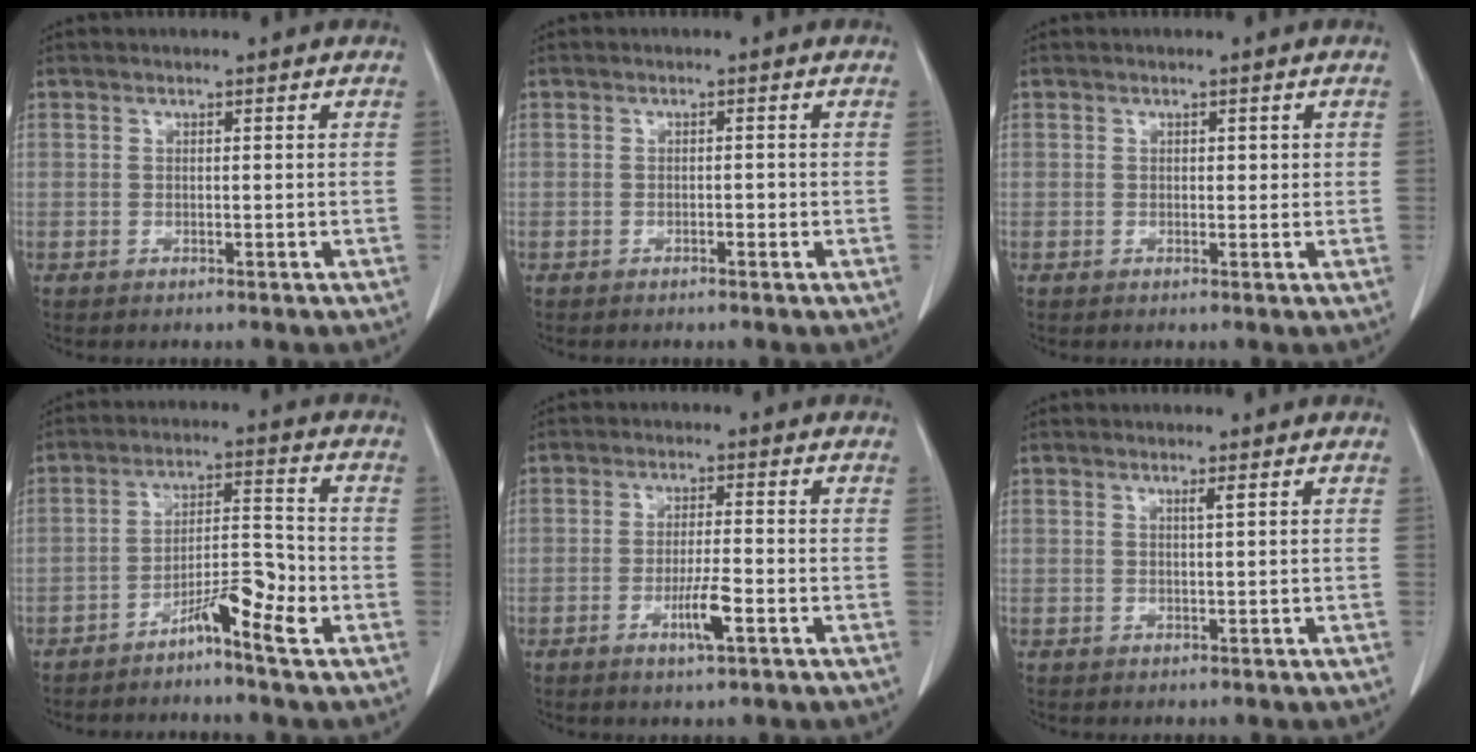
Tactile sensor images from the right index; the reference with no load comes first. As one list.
[{"total": 0.7, "force": [-0.3, 0.2, 0.6], "torque": [-0.009, 0.002, -0.005]}, {"total": 1.2, "force": [0.3, 0.7, 0.9], "torque": [-0.008, 0.002, 0.004]}, {"total": 6.5, "force": [-3.8, 0.6, 5.2], "torque": [-0.086, 0.016, -0.065]}, {"total": 4.5, "force": [-1.9, 0.2, 4.1], "torque": [-0.077, -0.005, -0.035]}, {"total": 0.9, "force": [0.4, -0.2, 0.7], "torque": [-0.018, -0.003, 0.011]}]